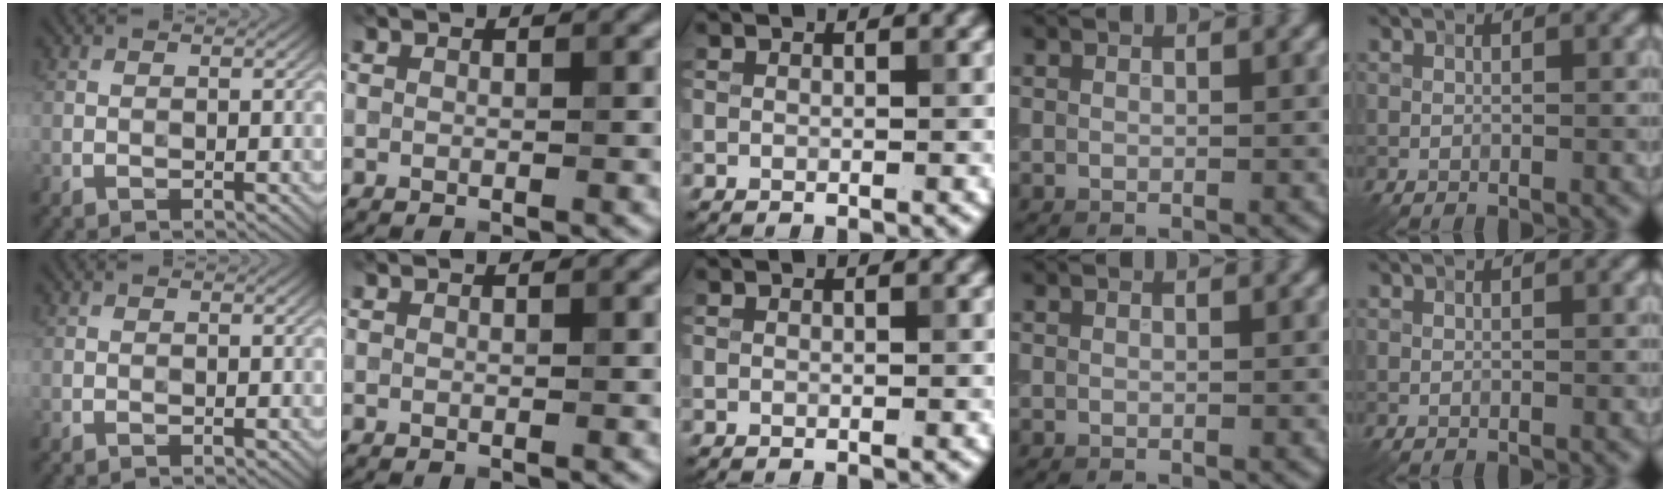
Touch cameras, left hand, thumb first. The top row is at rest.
{}